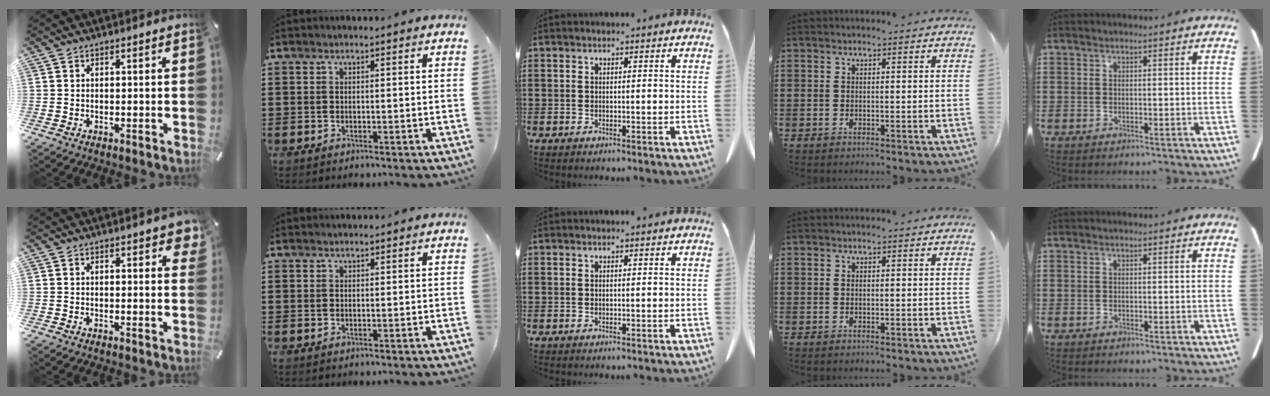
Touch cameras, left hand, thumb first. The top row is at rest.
{"thumb": {"total": 2.8, "force": [1.7, 1.2, 1.9], "torque": [-0.018, -0.006, 0.026]}, "index": {"total": 0.7, "force": [0.7, 0.2, 0.0], "torque": [-0.002, 0.000, 0.014]}}